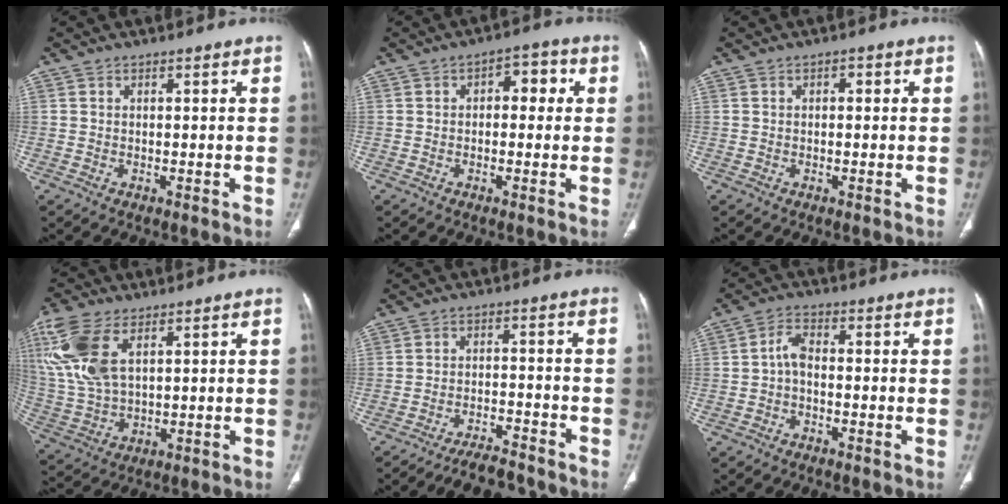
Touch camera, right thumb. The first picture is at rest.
{"total": 5.1, "force": [0.8, 3.0, 4.1], "torque": [-0.029, 0.015, 0.001]}
{"total": 1.2, "force": [0.3, 0.7, 1.0], "torque": [-0.013, 0.004, 0.002]}
{"total": 14.3, "force": [5.8, 7.2, 10.9], "torque": [-0.259, -0.007, 0.125]}
{"total": 7.1, "force": [-6.8, 1.4, 1.6], "torque": [-0.029, 0.047, -0.108]}
{"total": 3.3, "force": [-0.7, 1.9, 2.6], "torque": [-0.049, 0.016, -0.020]}